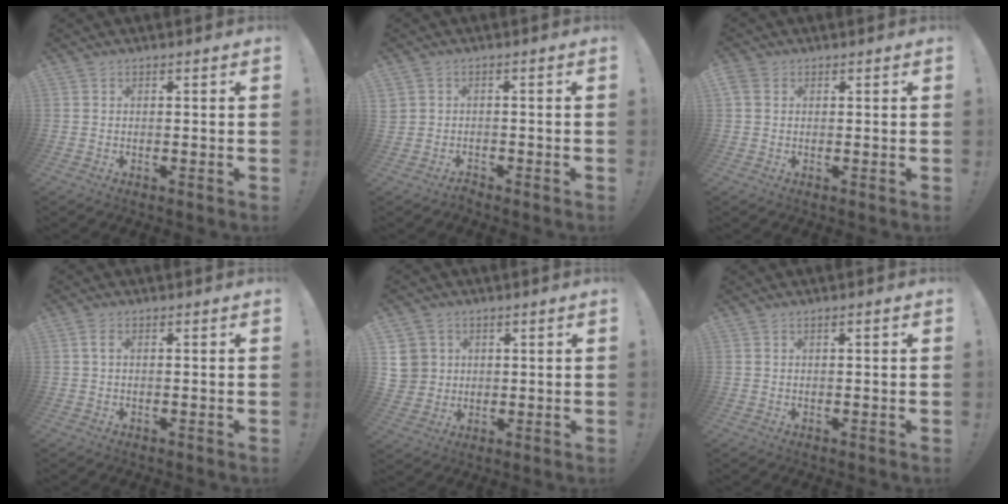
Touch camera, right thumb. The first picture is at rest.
{"total": 2.3, "force": [-2.0, 1.0, 0.4], "torque": [-0.021, 0.006, -0.038]}
{"total": 2.8, "force": [1.2, 2.0, 1.5], "torque": [-0.030, 0.004, 0.025]}
{"total": 2.0, "force": [0.5, 0.7, 1.8], "torque": [-0.030, 0.001, 0.009]}
{"total": 7.3, "force": [2.4, 6.8, 1.5], "torque": [-0.027, -0.013, 0.052]}
{"total": 1.1, "force": [0.4, 0.1, 1.0], "torque": [-0.014, -0.002, 0.004]}